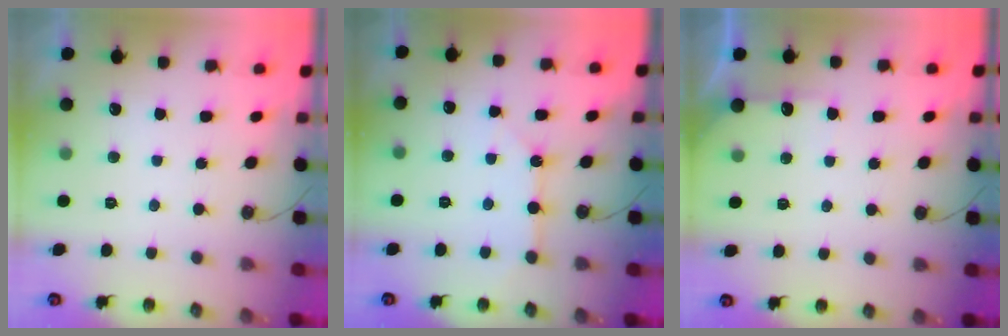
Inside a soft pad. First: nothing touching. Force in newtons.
{"total": 4.5, "press": 4.5, "slide": 0.4}
{"total": 5.3, "press": 5.2, "slide": 0.6}